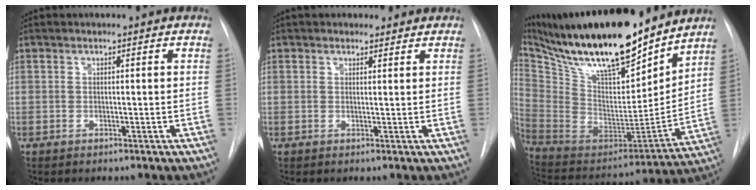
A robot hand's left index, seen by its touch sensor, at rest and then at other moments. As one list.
[{"total": 1.7, "force": [1.3, 1.0, 0.0], "torque": [0.002, 0.006, 0.014]}, {"total": 27.0, "force": [21.7, 6.1, 15.0], "torque": [-0.285, -0.015, 0.364]}]